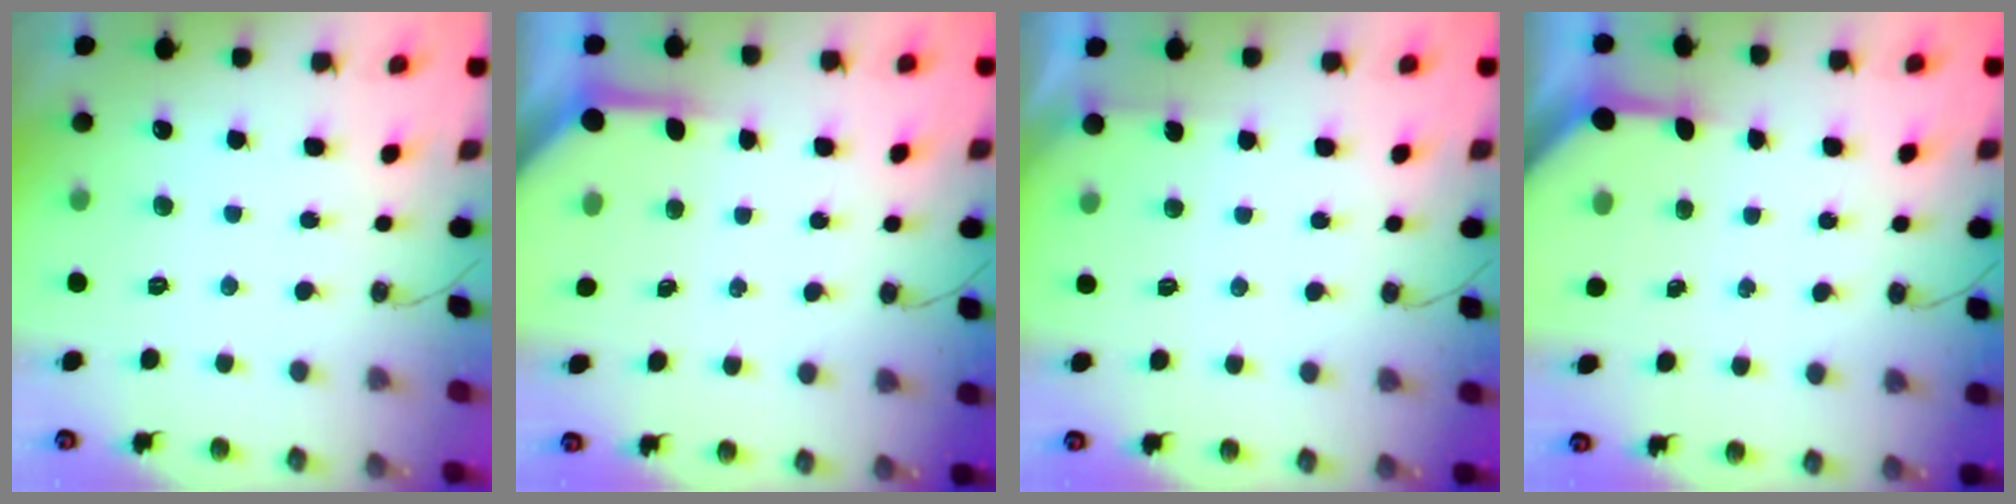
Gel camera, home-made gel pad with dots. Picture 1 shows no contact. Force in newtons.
{"total": 3.8, "press": 3.8, "slide": 0.5}
{"total": 2.3, "press": 2.2, "slide": 0.3}
{"total": 3.6, "press": 3.6, "slide": 0.4}